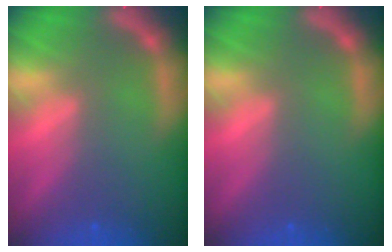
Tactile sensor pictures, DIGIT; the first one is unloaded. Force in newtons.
{"total": 0.0}